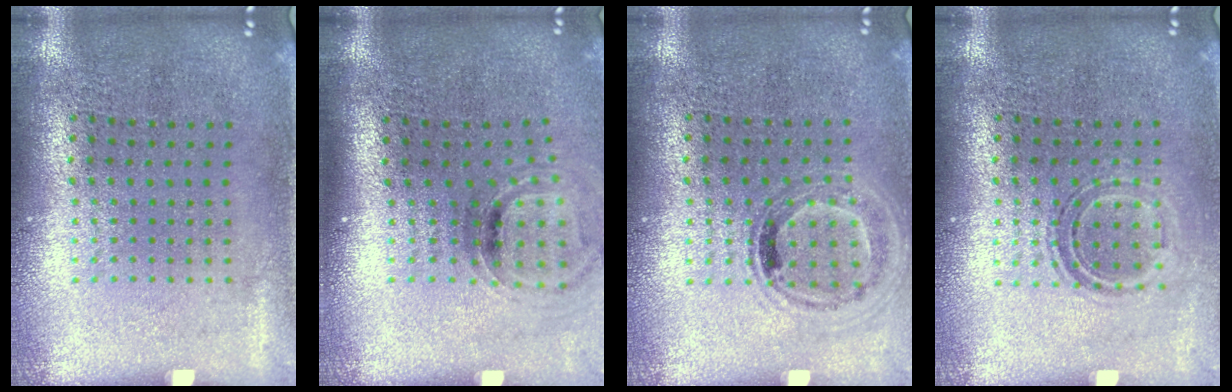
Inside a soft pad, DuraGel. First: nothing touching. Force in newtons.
{"total": 1.0, "press": 0.9, "slide": 0.4}
{"total": 1.0, "press": 0.9, "slide": 0.4}
{"total": 1.2, "press": 0.9, "slide": 0.7}